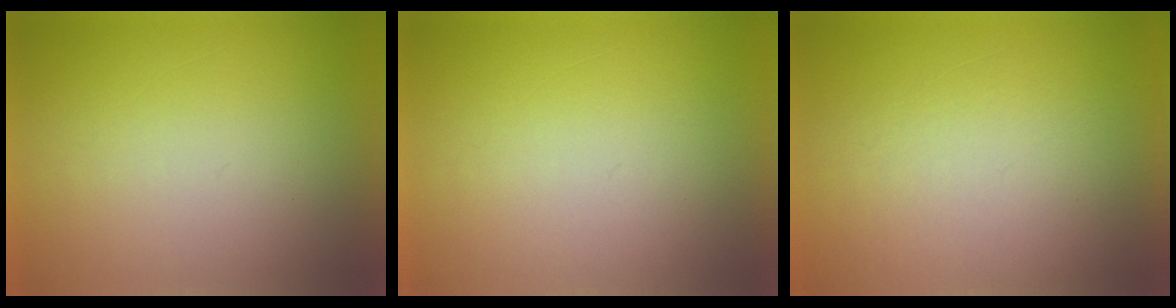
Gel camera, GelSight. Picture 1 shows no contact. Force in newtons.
{"total": 1.2}
{"total": 5.0}